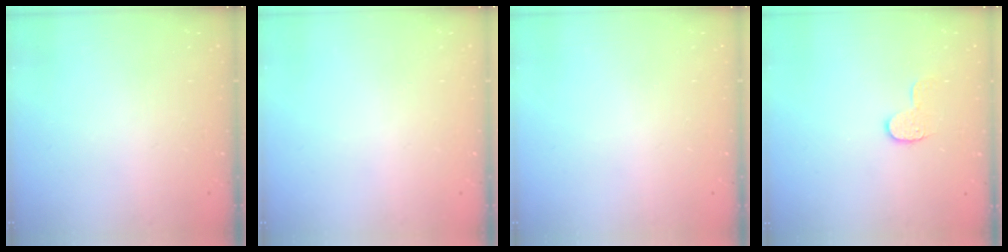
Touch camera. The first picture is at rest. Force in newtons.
{"total": 0.0}
{"total": 0.0}
{"total": 6.8, "press": 6.8, "slide": 0.2}